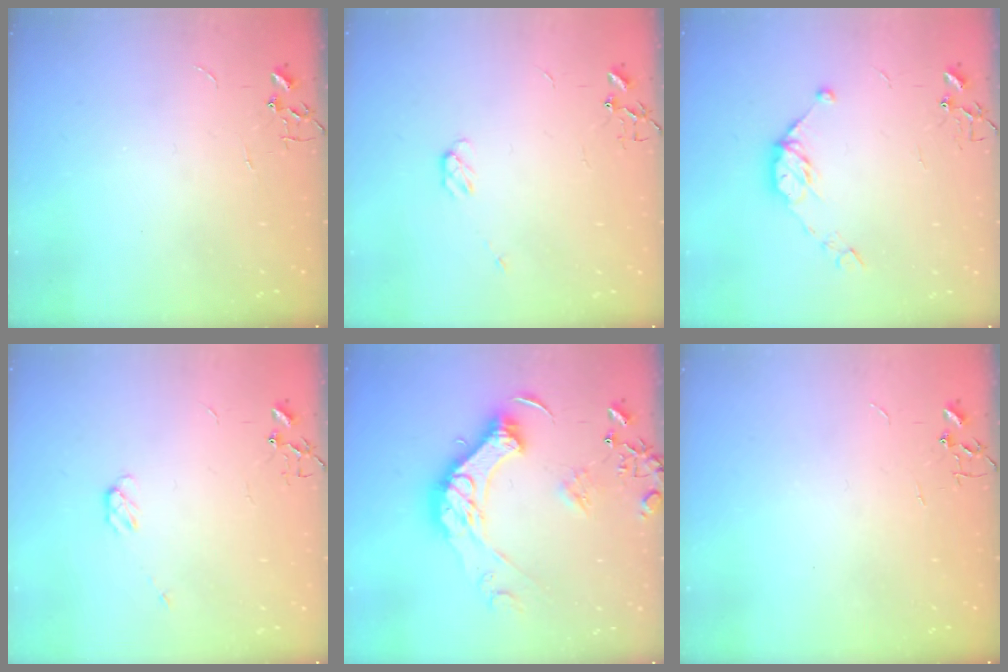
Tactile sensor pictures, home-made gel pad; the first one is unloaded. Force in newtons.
{"total": 3.5, "press": 3.5, "slide": 0.5}
{"total": 9.5, "press": 9.5, "slide": 0.7}
{"total": 3.5, "press": 3.5, "slide": 0.5}
{"total": 18.7, "press": 18.5, "slide": 2.6}
{"total": 0.0}